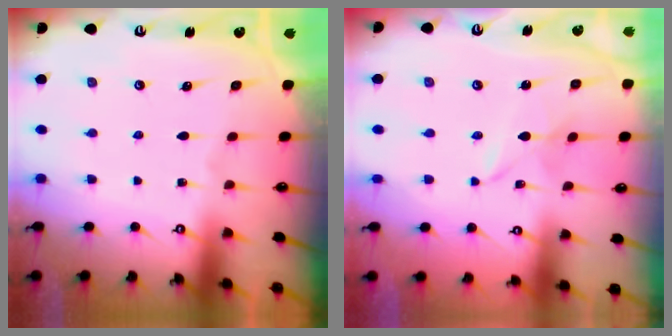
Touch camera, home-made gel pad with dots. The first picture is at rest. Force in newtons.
{"total": 1.4, "press": 1.4, "slide": 0.2}